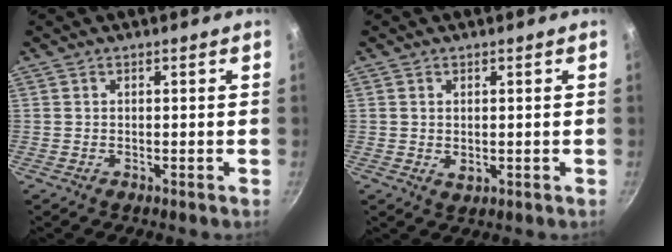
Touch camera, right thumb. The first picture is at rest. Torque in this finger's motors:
{"motor_torque": [-0.37, 0.15, 0.45, 0.06, -0.01]}